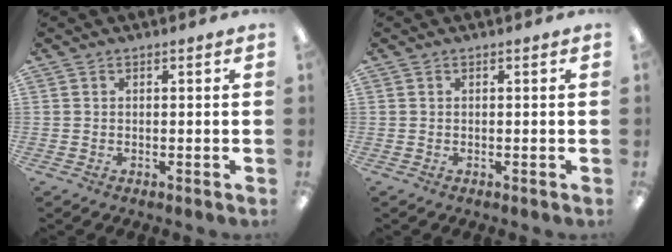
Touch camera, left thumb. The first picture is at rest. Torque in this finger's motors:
{"motor_torque": [-0.43, -0.42, 0.07, -0.05, 0.00]}